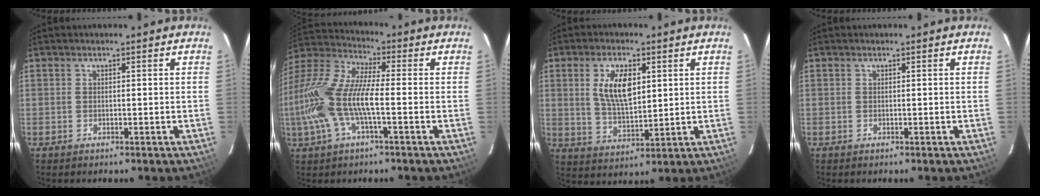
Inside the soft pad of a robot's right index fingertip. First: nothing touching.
{"total": 17.4, "force": [-3.1, 5.3, 16.3], "torque": [-0.331, -0.003, -0.065]}
{"total": 9.1, "force": [2.7, 4.3, 7.6], "torque": [-0.144, 0.003, 0.057]}
{"total": 0.0}